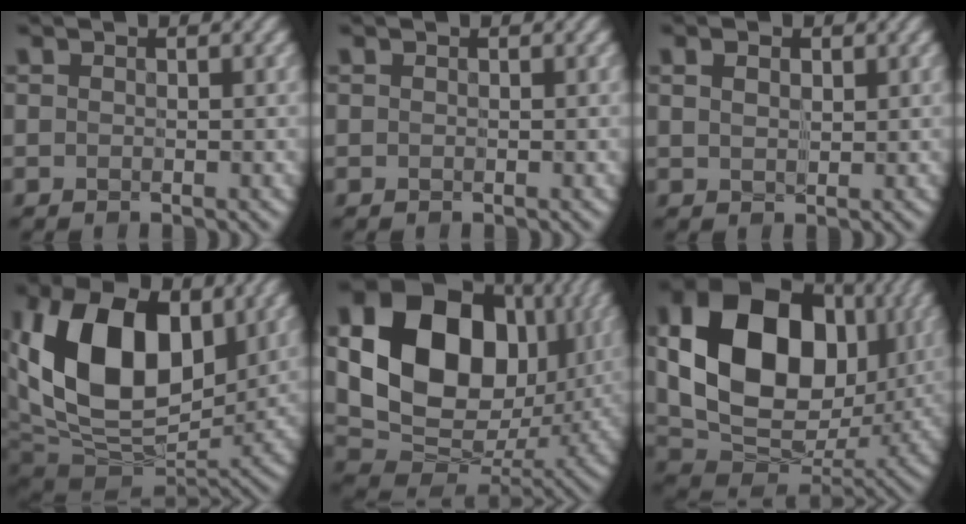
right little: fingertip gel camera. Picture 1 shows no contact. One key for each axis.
{"total": 0.0}
{"total": 1.3, "fx": 0.5, "fy": 0.8, "fz": 0.9, "tx": -0.020, "ty": -0.002, "tz": 0.011}
{"total": 14.6, "fx": 2.6, "fy": 9.4, "fz": 10.9, "tx": -0.198, "ty": 0.002, "tz": 0.039}
{"total": 17.5, "fx": 3.6, "fy": 12.8, "fz": 11.4, "tx": -0.225, "ty": 0.005, "tz": 0.068}
{"total": 15.5, "fx": 2.4, "fy": 11.0, "fz": 10.6, "tx": -0.187, "ty": 0.006, "tz": 0.037}